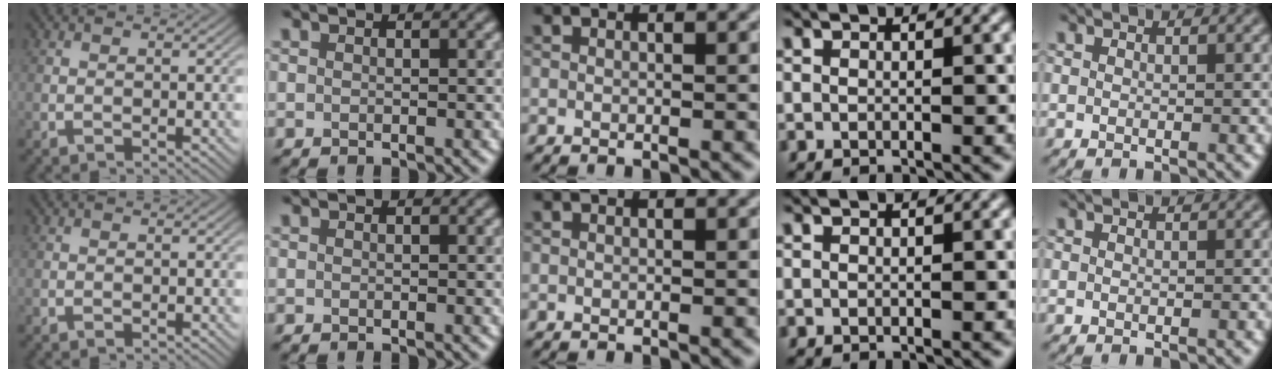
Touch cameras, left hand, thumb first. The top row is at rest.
{}